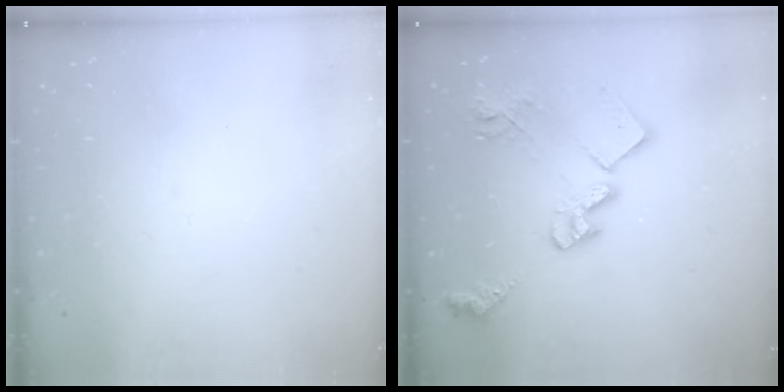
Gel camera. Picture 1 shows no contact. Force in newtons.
{"total": 19.8, "press": 19.8, "slide": 1.0}